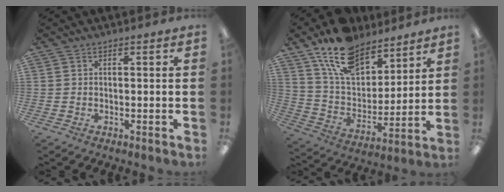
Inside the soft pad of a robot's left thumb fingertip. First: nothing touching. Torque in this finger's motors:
{"motor_torque": [0.77, 0.09, 1.46, -1.31, 0.39]}